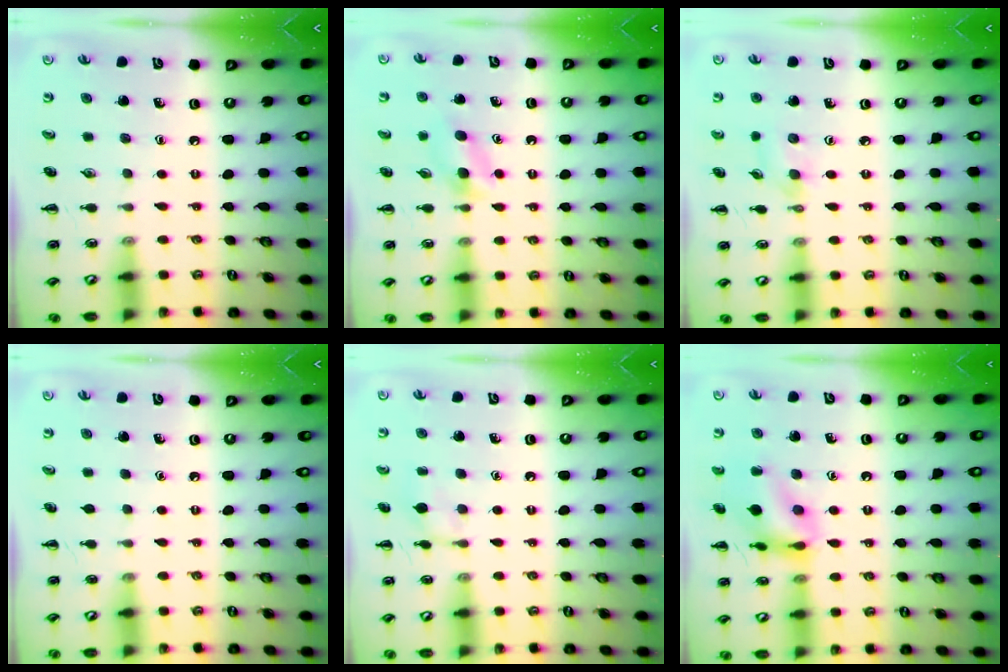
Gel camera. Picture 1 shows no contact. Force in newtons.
{"total": 3.2, "press": 3.0, "slide": 1.3}
{"total": 3.4, "press": 3.1, "slide": 1.3}
{"total": 0.0}
{"total": 7.5, "press": 7.4, "slide": 1.4}
{"total": 14.2, "press": 14.1, "slide": 1.4}